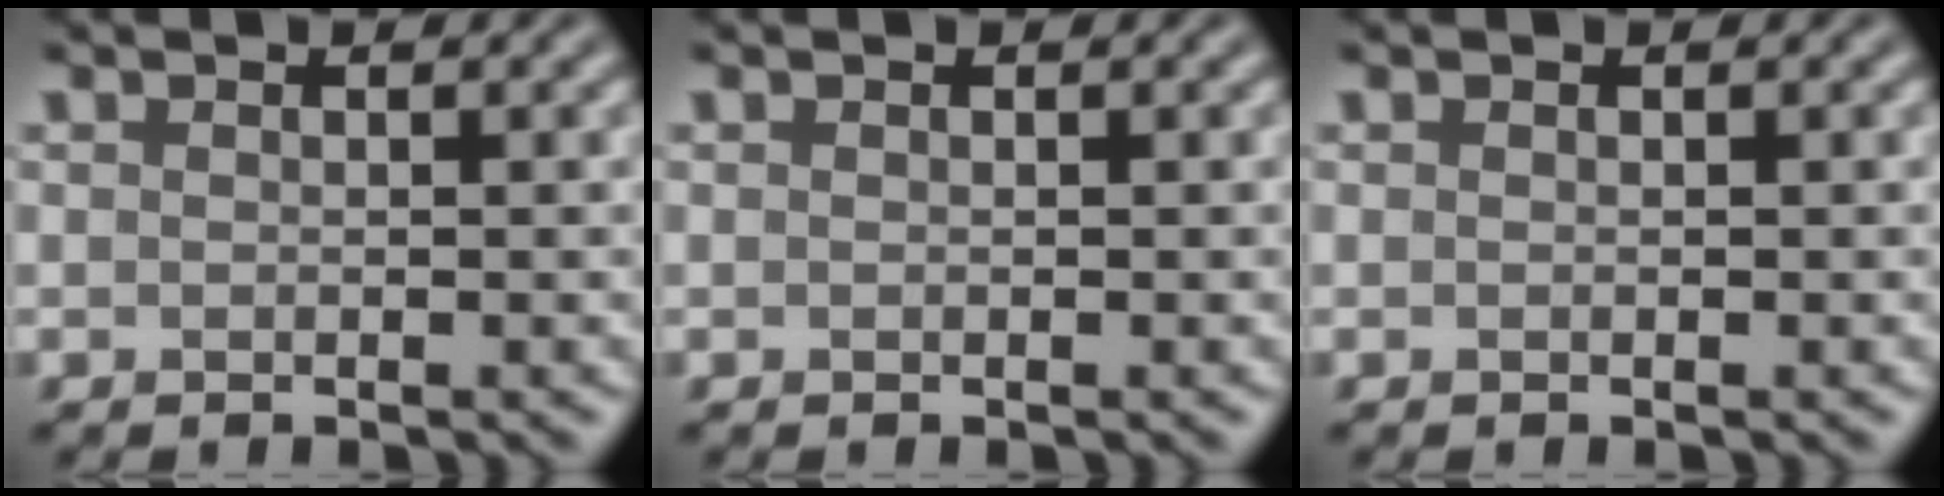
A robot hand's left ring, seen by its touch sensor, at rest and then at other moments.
{"total": 0.0}
{"total": 0.0}